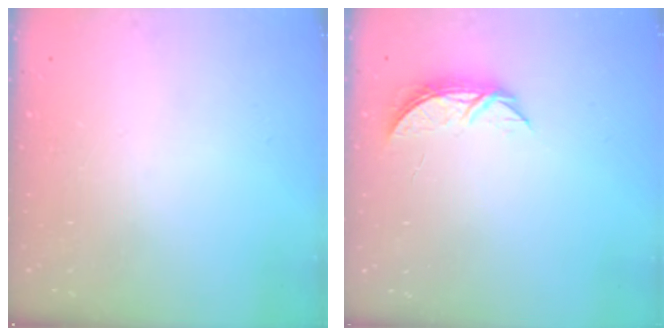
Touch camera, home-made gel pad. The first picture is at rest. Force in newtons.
{"total": 5.2, "press": 5.2, "slide": 0.6}